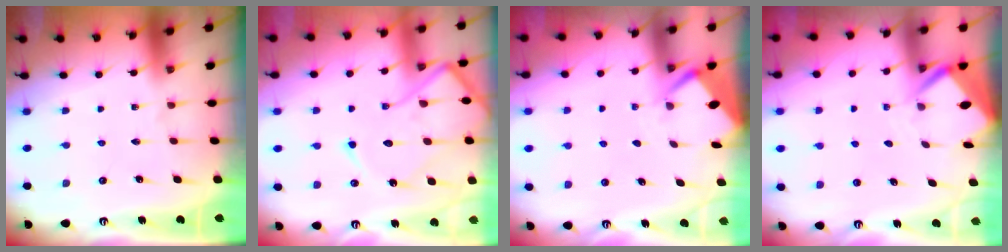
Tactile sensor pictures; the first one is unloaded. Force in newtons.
{"total": 14.5, "press": 14.4, "slide": 1.6}
{"total": 2.8, "press": 2.7, "slide": 0.3}
{"total": 3.3, "press": 3.3, "slide": 0.3}